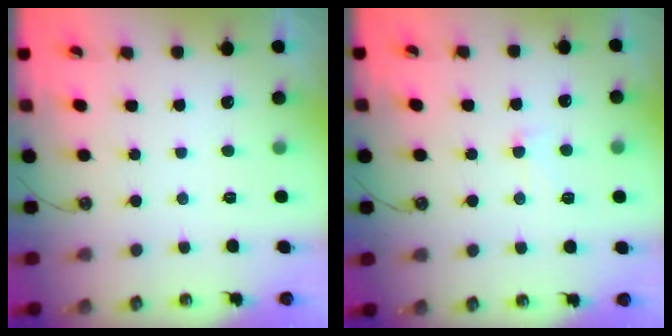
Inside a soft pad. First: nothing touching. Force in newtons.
{"total": 1.1, "press": 0.8, "slide": 0.8}